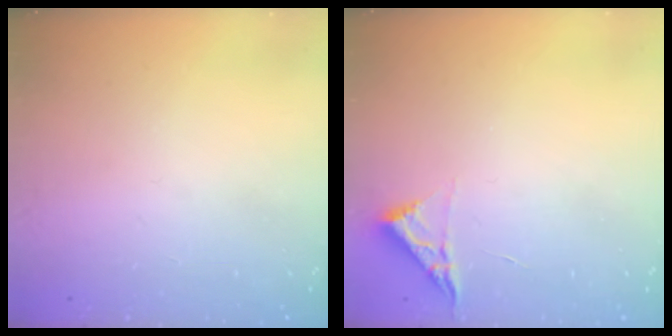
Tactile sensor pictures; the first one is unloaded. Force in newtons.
{"total": 5.1, "press": 5.0, "slide": 0.7}